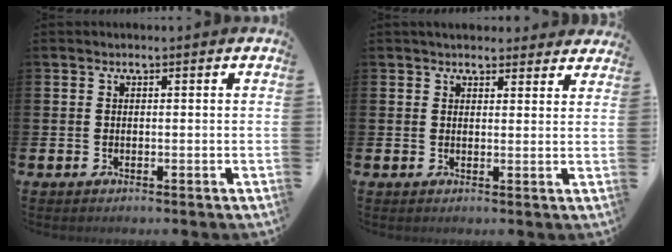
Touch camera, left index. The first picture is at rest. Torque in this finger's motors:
{"motor_torque": [1.10, -1.04, 0.47, 0.09]}